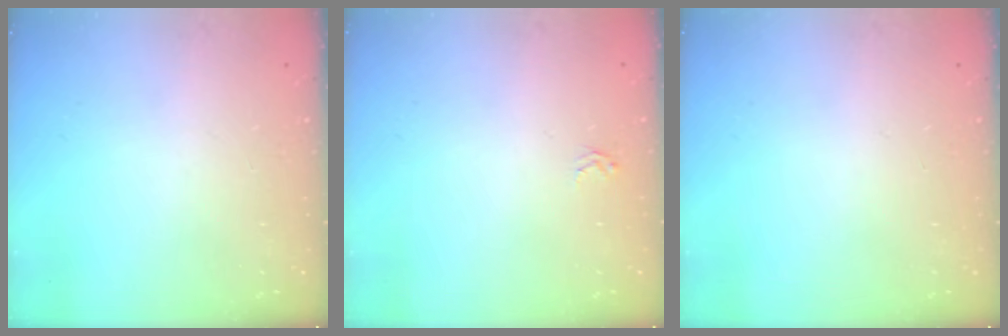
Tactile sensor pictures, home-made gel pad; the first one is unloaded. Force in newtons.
{"total": 1.9, "press": 1.9, "slide": 0.2}
{"total": 0.0}